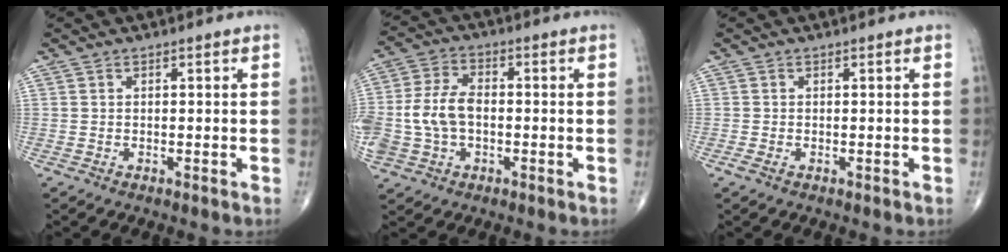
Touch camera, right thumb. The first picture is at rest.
{"total": 10.4, "force": [-1.2, 7.0, 7.7], "torque": [-0.158, 0.023, -0.025]}
{"total": 0.8, "force": [-0.4, 0.4, 0.6], "torque": [-0.019, -0.005, -0.010]}